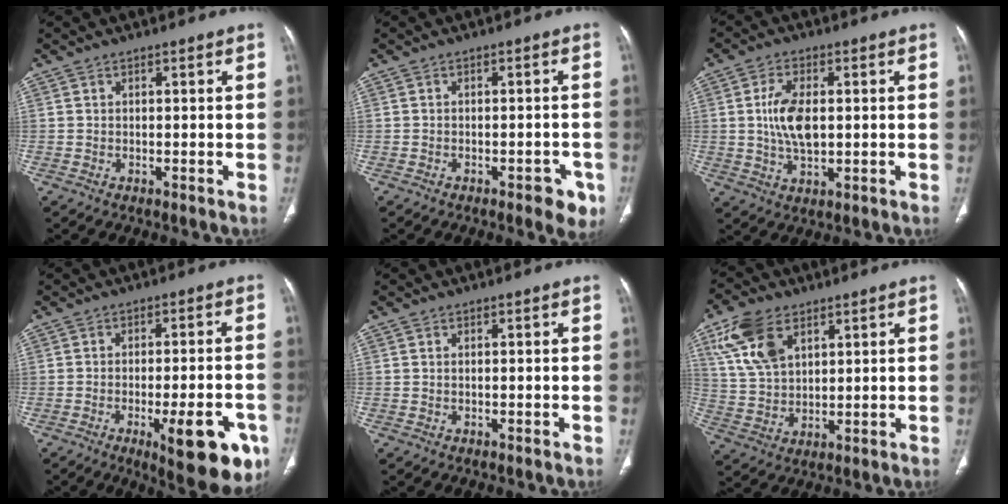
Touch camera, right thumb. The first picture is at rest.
{"total": 4.6, "force": [-2.5, 2.1, 3.3], "torque": [-0.020, 0.009, -0.027]}
{"total": 8.2, "force": [0.7, 4.3, 7.0], "torque": [-0.135, -0.003, 0.016]}
{"total": 14.2, "force": [-6.3, 4.3, 12.0], "torque": [-0.121, 0.018, -0.072]}
{"total": 0.0}
{"total": 11.6, "force": [5.8, 6.8, 7.4], "torque": [-0.135, -0.011, 0.120]}